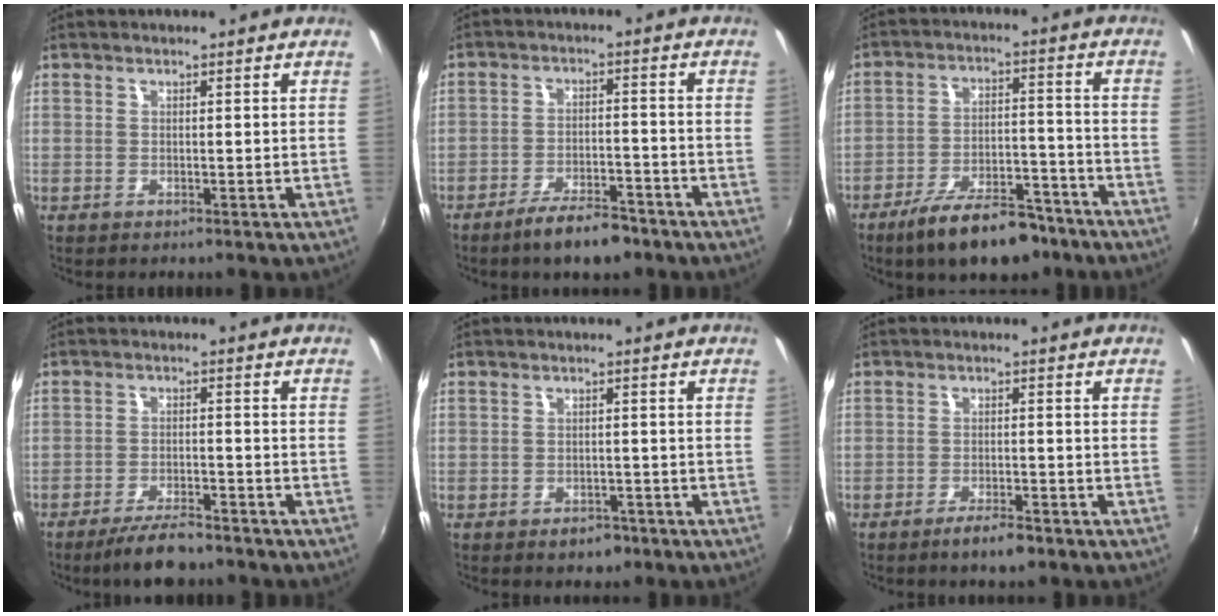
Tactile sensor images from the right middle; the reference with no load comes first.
{"total": 7.9, "force": [-6.1, 2.3, 4.5], "torque": [-0.091, 0.004, -0.095]}
{"total": 14.2, "force": [-10.6, 5.1, 8.0], "torque": [-0.149, 0.002, -0.159]}
{"total": 6.8, "force": [-5.6, 1.6, 3.4], "torque": [-0.078, -0.006, -0.095]}
{"total": 3.1, "force": [-2.0, 2.1, 1.1], "torque": [-0.023, 0.002, -0.023]}
{"total": 3.9, "force": [-2.8, 0.9, 2.5], "torque": [-0.057, -0.002, -0.050]}